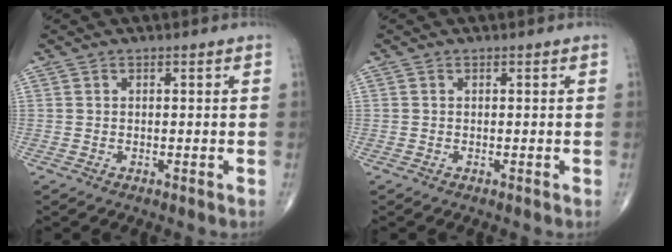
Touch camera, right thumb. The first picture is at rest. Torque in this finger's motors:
{"motor_torque": [0.08, 0.13, 0.09, -0.21, -0.03]}